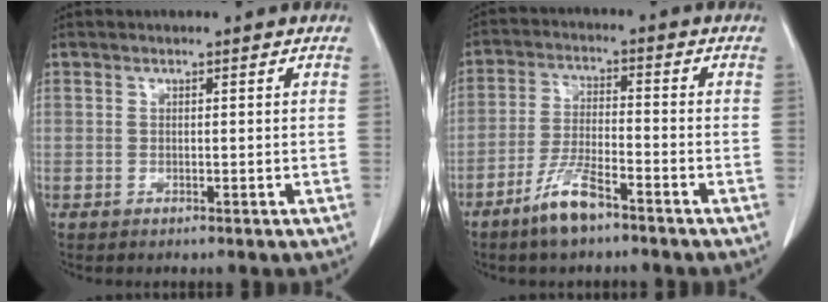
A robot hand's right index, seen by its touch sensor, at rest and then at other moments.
{"total": 7.0, "force": [-4.9, 1.3, 4.8], "torque": [-0.101, -0.008, -0.096]}